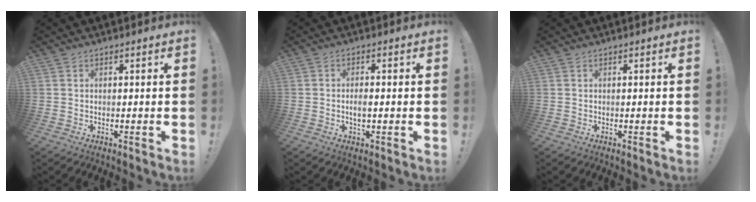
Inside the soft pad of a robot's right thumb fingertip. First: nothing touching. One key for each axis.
{"total": 2.8, "fx": -0.7, "fy": 1.0, "fz": 2.5, "tx": -0.038, "ty": 0.000, "tz": -0.013}
{"total": 0.0}